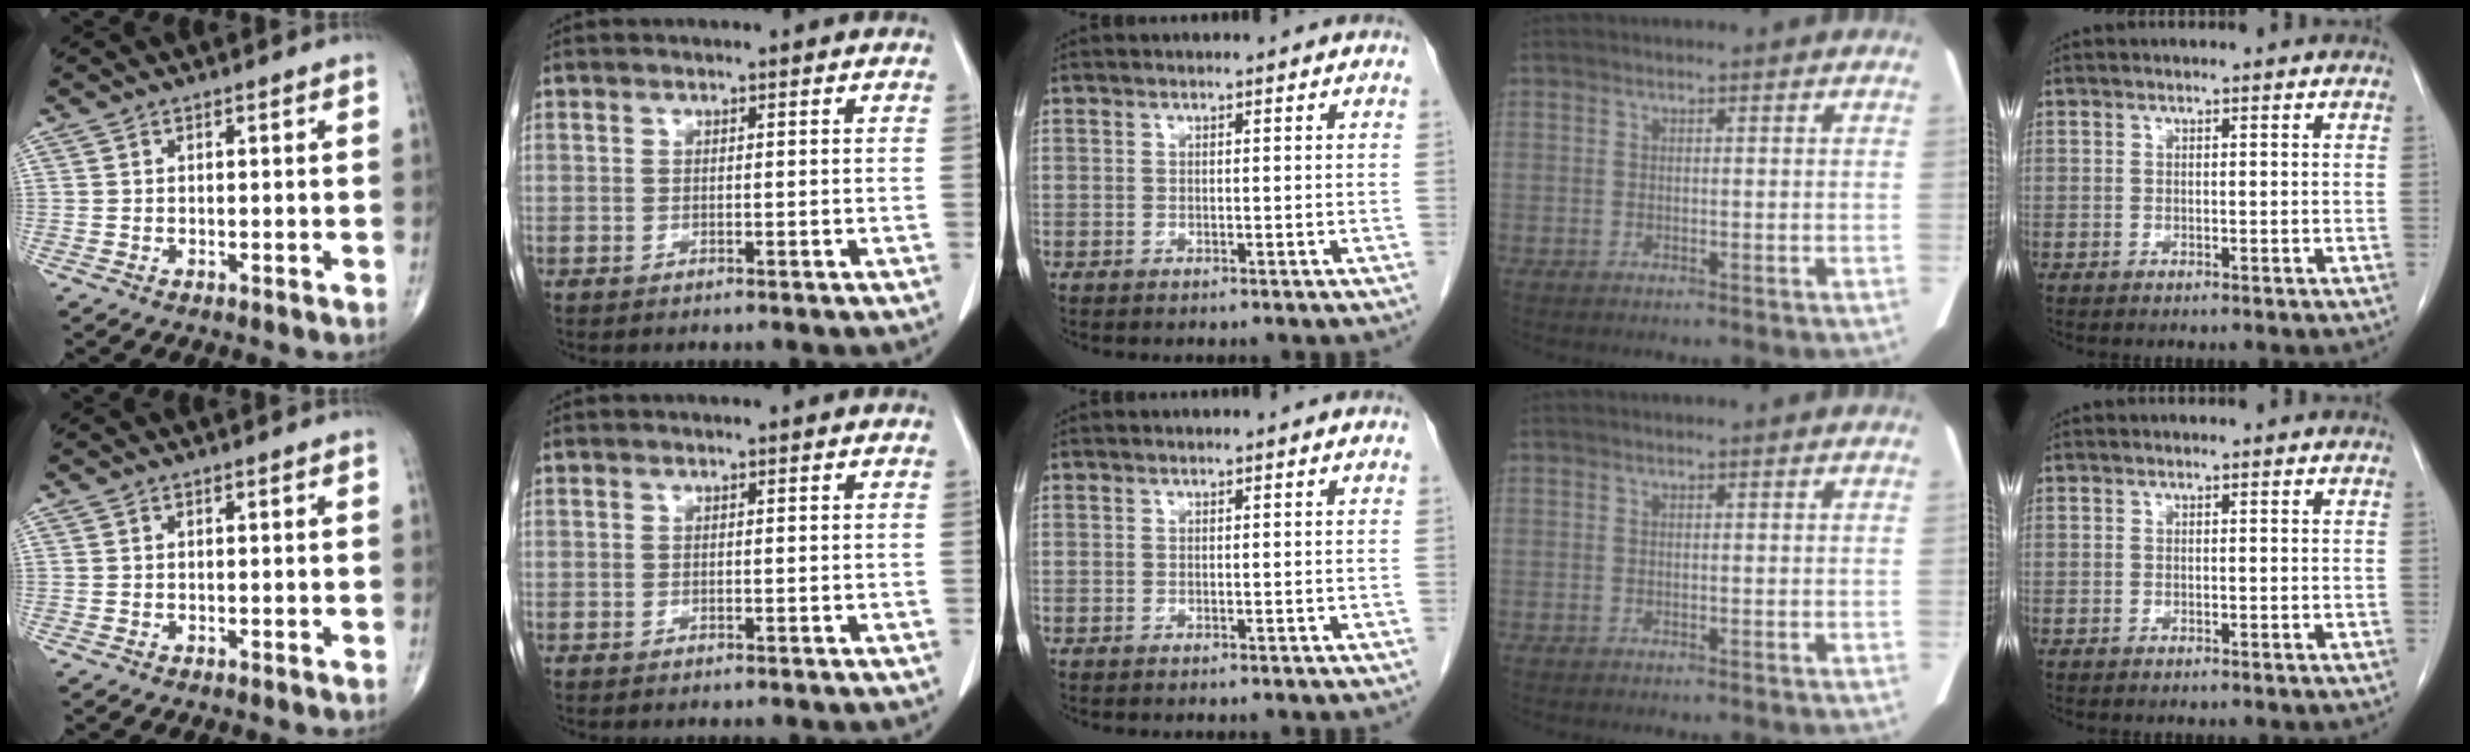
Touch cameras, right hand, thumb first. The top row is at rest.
{}